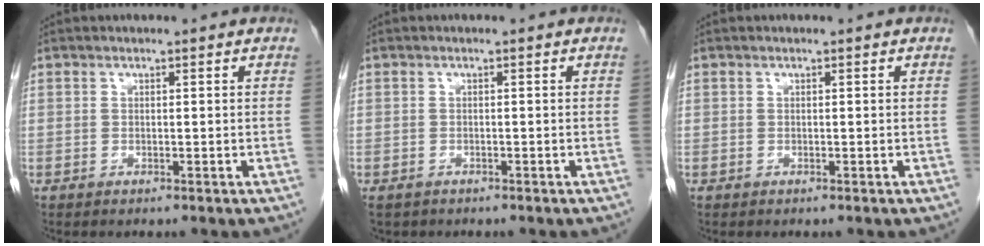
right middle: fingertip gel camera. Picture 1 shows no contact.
{"total": 1.6, "force": [-1.2, 1.1, 0.2], "torque": [-0.009, 0.001, -0.017]}
{"total": 0.0}